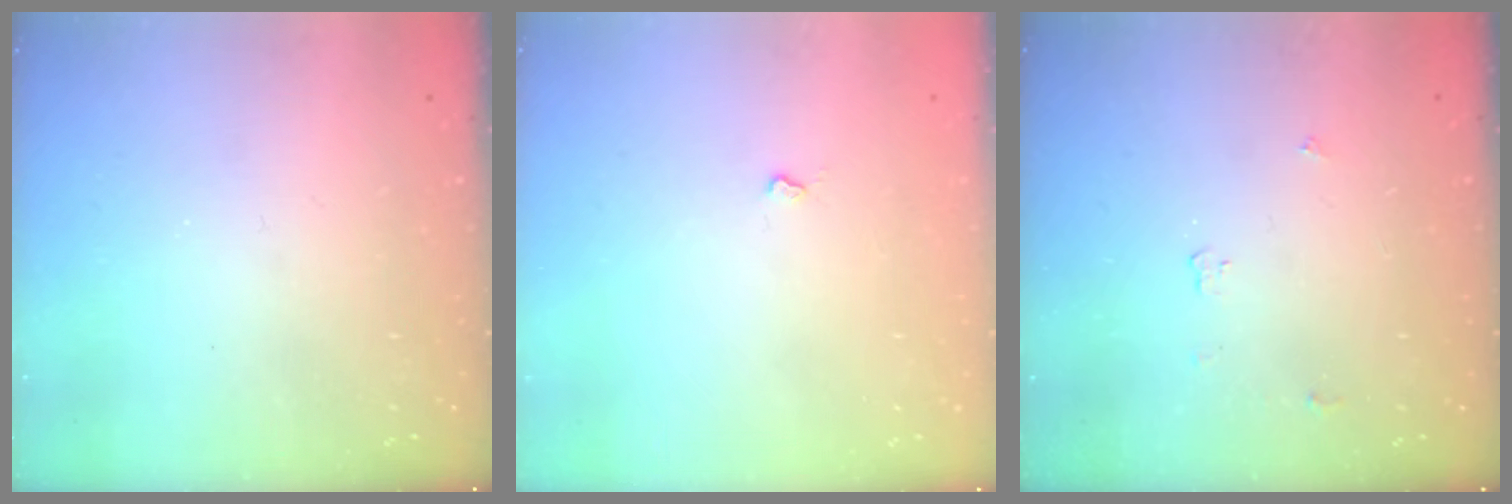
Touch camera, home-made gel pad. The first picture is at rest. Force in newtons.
{"total": 1.9, "press": 1.9, "slide": 0.4}
{"total": 3.6, "press": 3.6, "slide": 0.6}